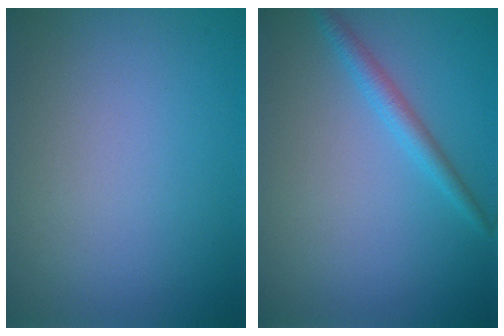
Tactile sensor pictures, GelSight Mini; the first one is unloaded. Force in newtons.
{"total": 1.9, "press": 1.9, "slide": 0.1}